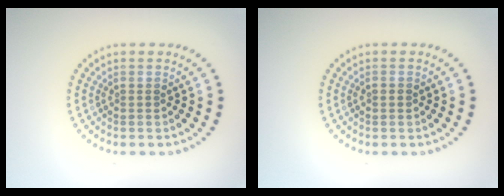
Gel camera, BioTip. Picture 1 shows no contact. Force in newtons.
{"total": 0.8, "press": 0.8, "slide": 0.1}